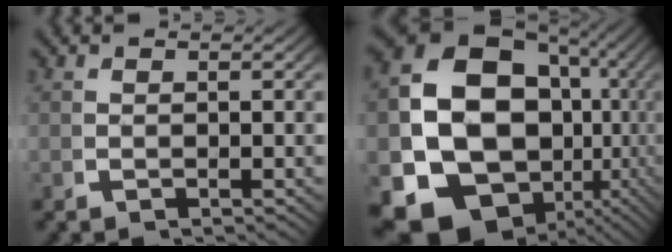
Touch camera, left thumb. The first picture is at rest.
{"total": 22.7, "force": [-3.9, 17.2, 14.2], "torque": [-0.300, -0.082, -0.045]}